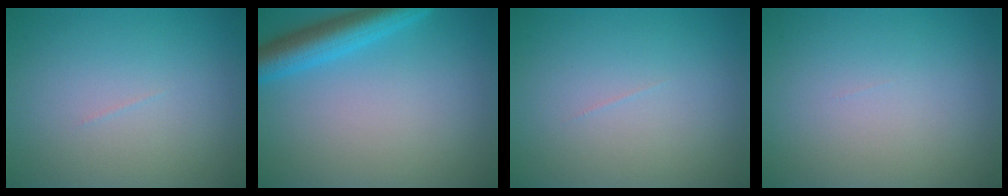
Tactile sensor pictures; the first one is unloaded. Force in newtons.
{"total": 4.7, "press": 4.7, "slide": 0.3}
{"total": 0.0}
{"total": 0.0}